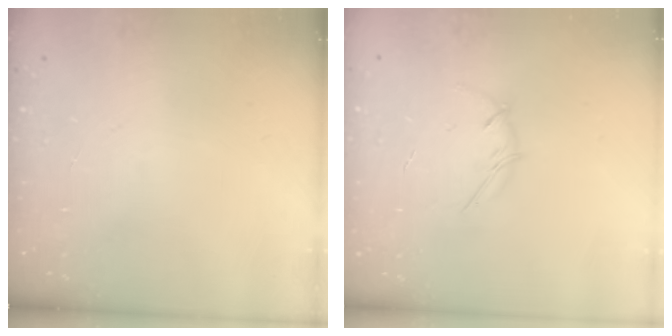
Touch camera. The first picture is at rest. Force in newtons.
{"total": 3.6, "press": 3.5, "slide": 0.9}